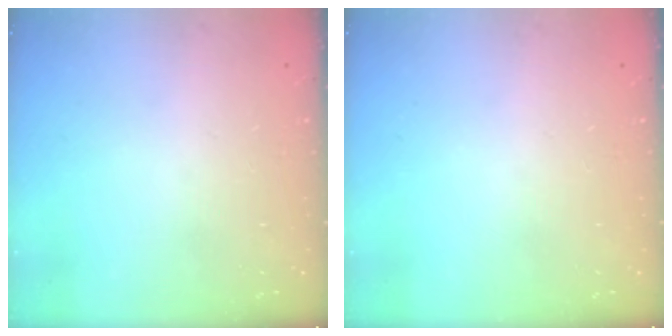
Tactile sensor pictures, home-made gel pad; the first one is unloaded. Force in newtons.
{"total": 0.0}